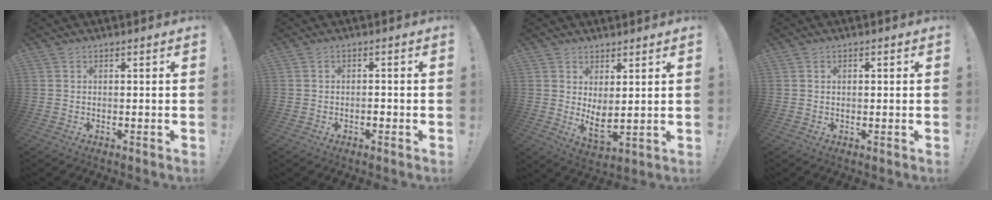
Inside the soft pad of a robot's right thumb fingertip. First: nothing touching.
{"total": 1.9, "force": [-1.2, 1.2, 0.8], "torque": [-0.017, 0.007, -0.021]}
{"total": 5.9, "force": [2.7, 2.7, 4.6], "torque": [-0.062, -0.029, 0.057]}
{"total": 0.7, "force": [0.1, 0.5, 0.5], "torque": [-0.005, 0.000, -0.001]}